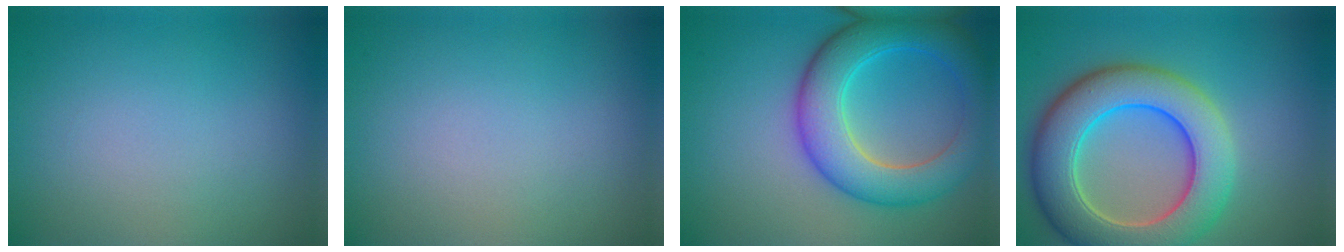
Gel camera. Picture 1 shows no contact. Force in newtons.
{"total": 0.0}
{"total": 7.3, "press": 7.3, "slide": 0.1}
{"total": 9.7, "press": 9.7, "slide": 0.6}